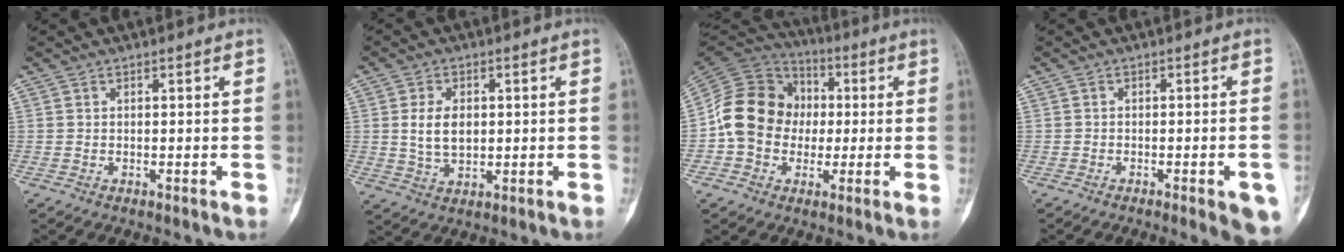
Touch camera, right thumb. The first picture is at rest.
{"total": 6.6, "force": [0.8, 4.2, 5.0], "torque": [-0.086, -0.005, 0.022]}
{"total": 15.0, "force": [-0.6, 13.0, 7.4], "torque": [-0.113, 0.030, -0.018]}
{"total": 7.4, "force": [-3.7, 1.5, 6.3], "torque": [-0.066, 0.007, -0.044]}